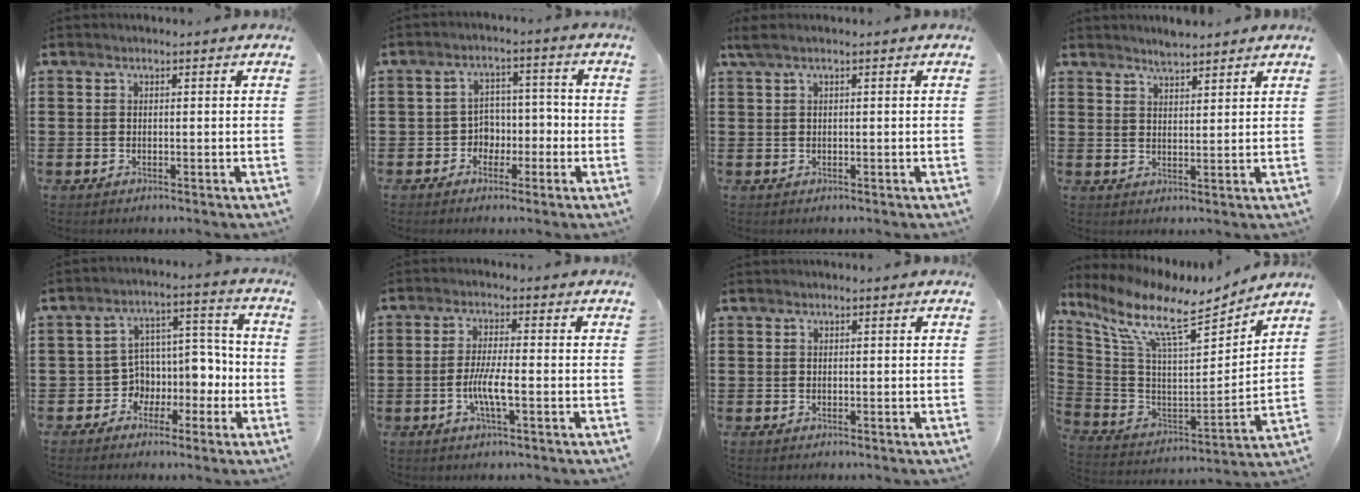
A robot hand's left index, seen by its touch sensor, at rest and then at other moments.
{"total": 4.1, "force": [-1.7, 3.6, 1.1], "torque": [-0.035, 0.009, -0.037]}
{"total": 1.1, "force": [0.1, 0.1, 1.1], "torque": [-0.027, -0.005, -0.001]}
{"total": 2.8, "force": [2.8, 0.3, 0.6], "torque": [-0.018, -0.003, 0.053]}
{"total": 6.4, "force": [-1.4, 5.8, 2.2], "torque": [-0.061, -0.001, -0.023]}
{"total": 5.2, "force": [-1.4, 0.8, 5.0], "torque": [-0.099, -0.003, -0.031]}
{"total": 0.0}
{"total": 10.5, "force": [8.1, 1.8, 6.5], "torque": [-0.159, -0.058, 0.131]}